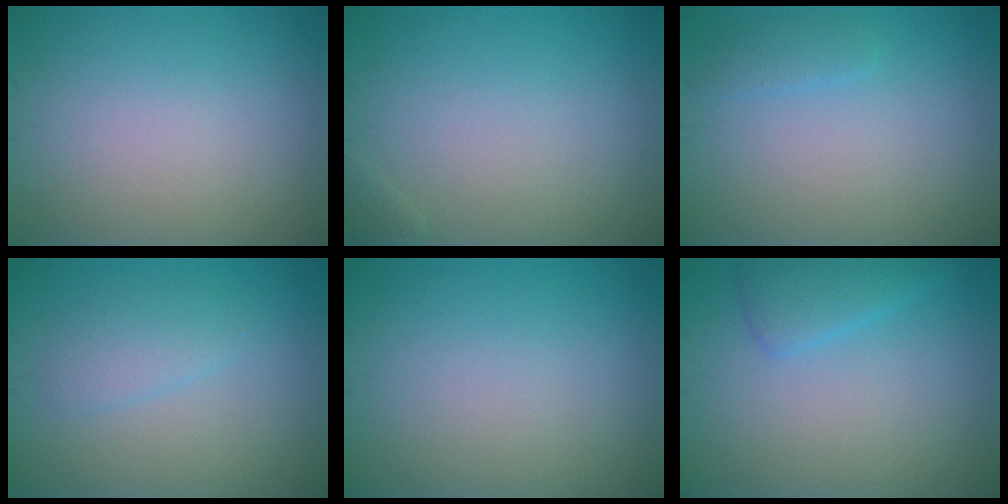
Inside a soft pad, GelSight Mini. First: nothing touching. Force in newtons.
{"total": 0.6, "press": 0.5, "slide": 0.1}
{"total": 1.2, "press": 1.2, "slide": 0.2}
{"total": 2.0, "press": 2.0, "slide": 0.1}
{"total": 0.0}
{"total": 2.4, "press": 2.4, "slide": 0.1}